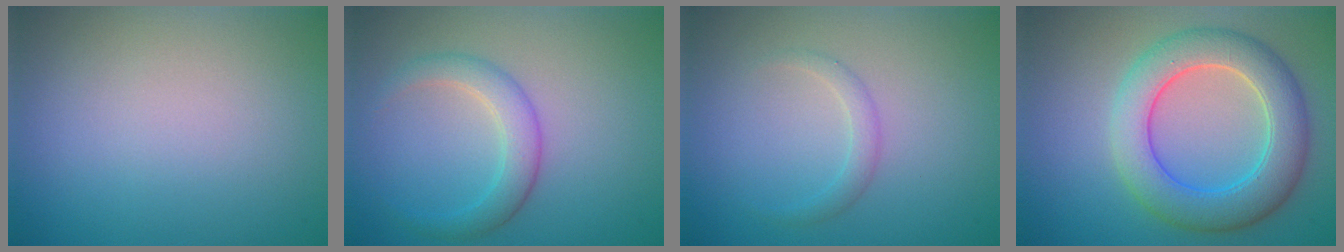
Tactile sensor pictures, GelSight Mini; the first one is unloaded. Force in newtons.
{"total": 2.8, "press": 2.8, "slide": 0.2}
{"total": 1.2, "press": 1.2, "slide": 0.0}
{"total": 6.9, "press": 6.9, "slide": 0.2}